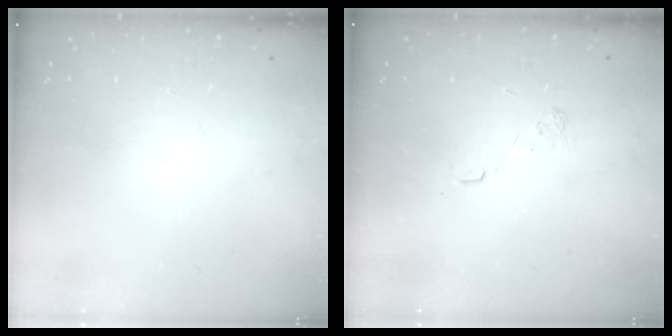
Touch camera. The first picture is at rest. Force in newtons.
{"total": 2.3, "press": 1.8, "slide": 1.4}